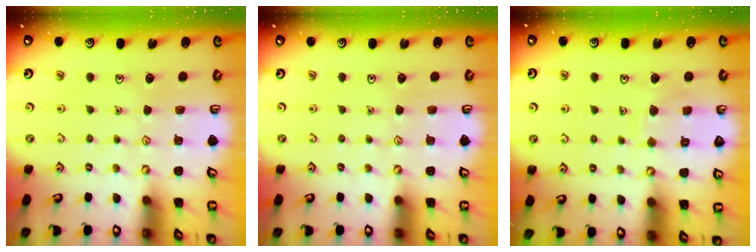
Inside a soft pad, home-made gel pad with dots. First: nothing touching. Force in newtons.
{"total": 0.0}
{"total": 6.1, "press": 6.1, "slide": 0.6}